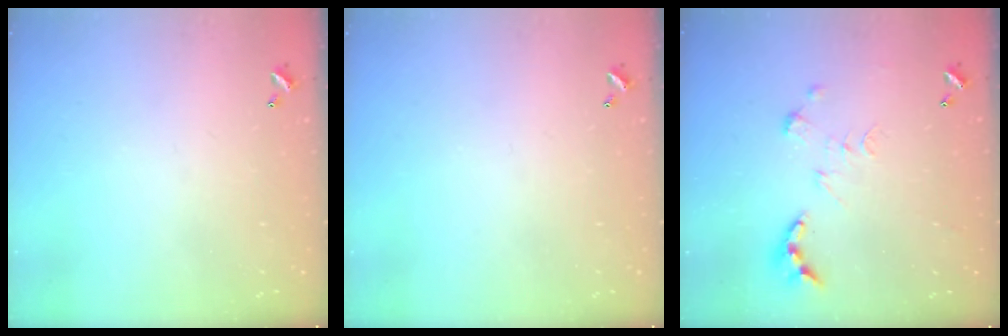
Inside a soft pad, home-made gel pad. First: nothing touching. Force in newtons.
{"total": 0.0}
{"total": 0.0}